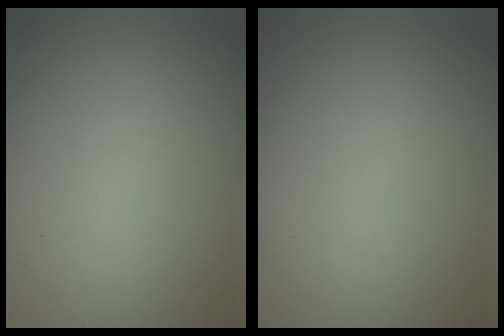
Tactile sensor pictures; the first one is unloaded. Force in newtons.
{"total": 0.0}